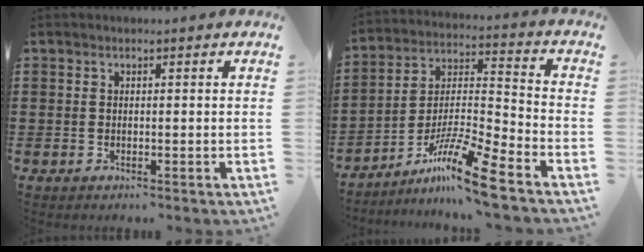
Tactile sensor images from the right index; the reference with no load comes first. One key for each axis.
{"total": 12.2, "fx": -9.2, "fy": 0.4, "fz": 8.0, "tx": -0.144, "ty": 0.013, "tz": -0.178}